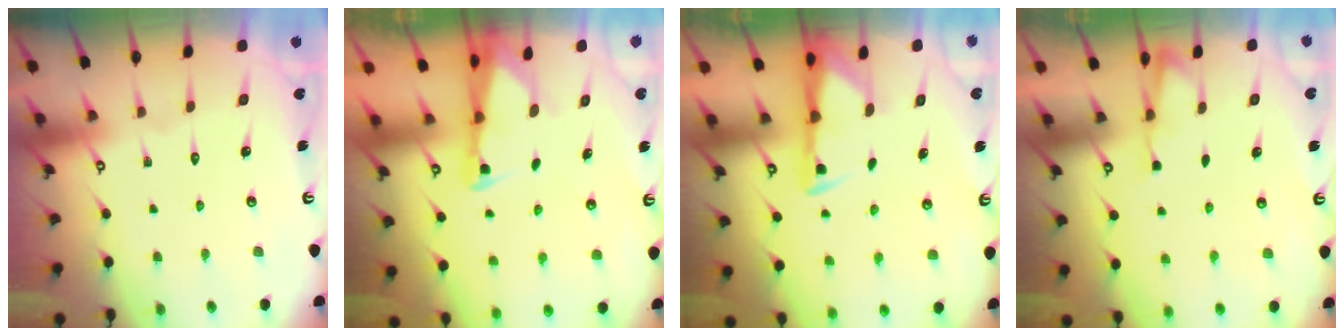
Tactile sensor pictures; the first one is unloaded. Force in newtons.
{"total": 2.4, "press": 2.4, "slide": 0.3}
{"total": 2.8, "press": 2.7, "slide": 0.5}
{"total": 2.5, "press": 2.4, "slide": 0.4}